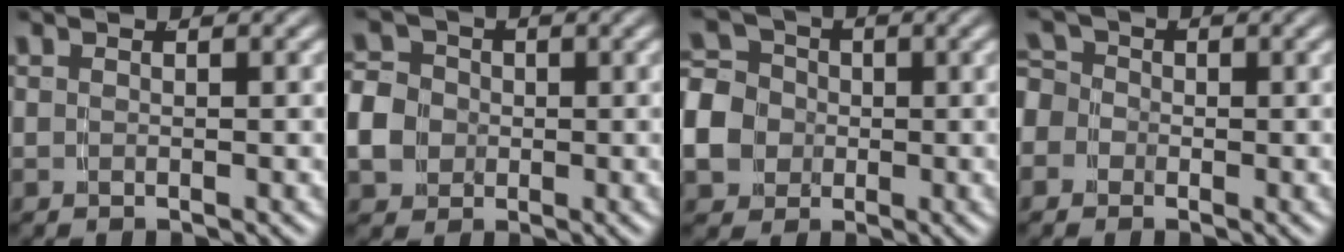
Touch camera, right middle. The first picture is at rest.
{"total": 6.2, "force": [-0.4, 5.4, 2.9], "torque": [-0.062, -0.013, -0.011]}
{"total": 8.6, "force": [-0.5, 7.7, 3.8], "torque": [-0.089, -0.024, -0.012]}
{"total": 5.2, "force": [-0.6, 4.9, 1.8], "torque": [-0.044, -0.009, -0.023]}